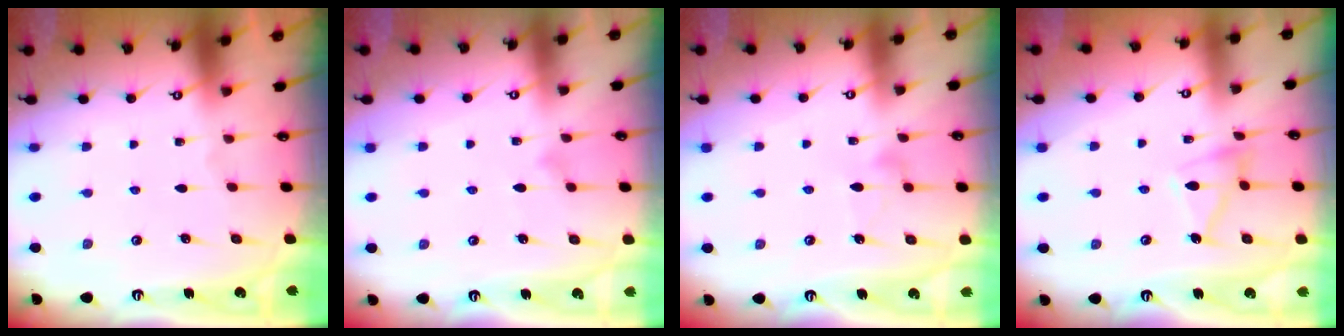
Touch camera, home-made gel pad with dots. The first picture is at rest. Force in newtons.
{"total": 8.1, "press": 8.1, "slide": 0.5}
{"total": 7.7, "press": 7.7, "slide": 0.4}
{"total": 10.5, "press": 10.4, "slide": 0.8}